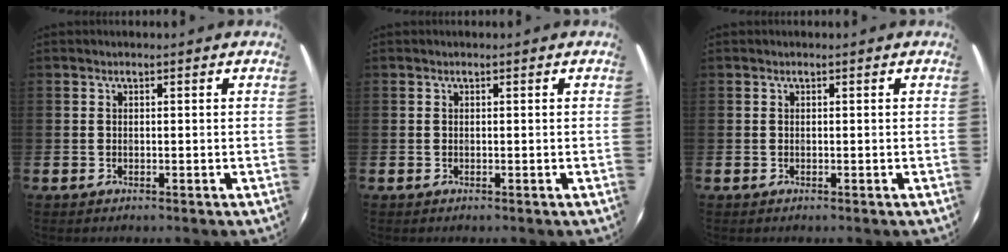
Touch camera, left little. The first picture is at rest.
{"total": 0.0}
{"total": 0.0}